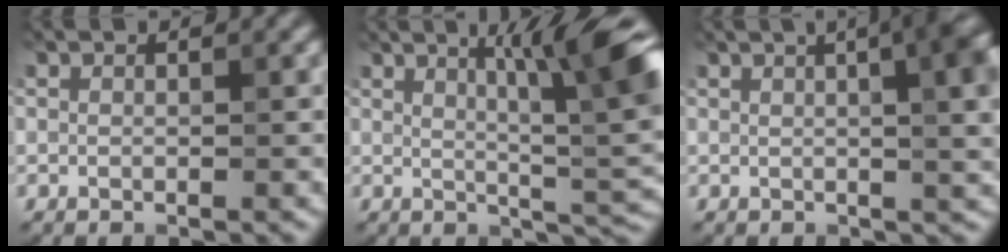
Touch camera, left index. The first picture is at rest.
{"total": 8.7, "force": [2.6, 1.2, 8.2], "torque": [-0.108, 0.007, 0.047]}
{"total": 13.0, "force": [3.6, 6.2, 10.8], "torque": [-0.085, 0.049, 0.031]}